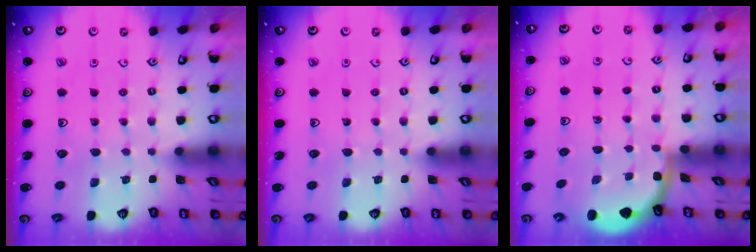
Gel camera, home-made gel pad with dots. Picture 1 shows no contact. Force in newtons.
{"total": 0.0}
{"total": 1.7, "press": 1.7, "slide": 0.0}